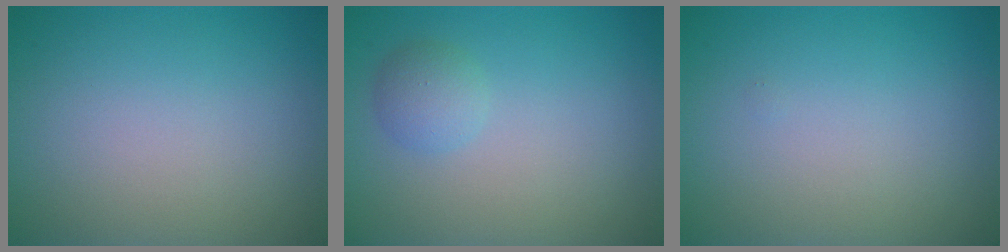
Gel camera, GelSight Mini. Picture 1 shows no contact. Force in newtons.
{"total": 1.7, "press": 1.7, "slide": 0.1}
{"total": 0.0}